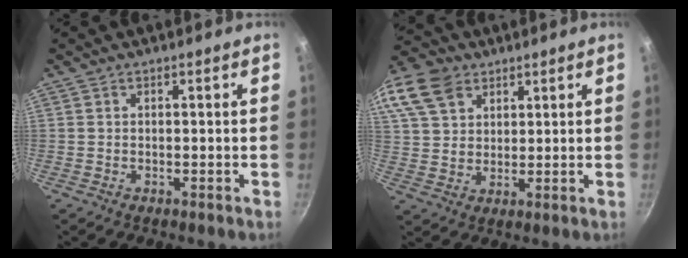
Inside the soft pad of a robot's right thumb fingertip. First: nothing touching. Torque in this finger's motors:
{"motor_torque": [0.13, 0.20, 0.27, 0.05, 0.12]}